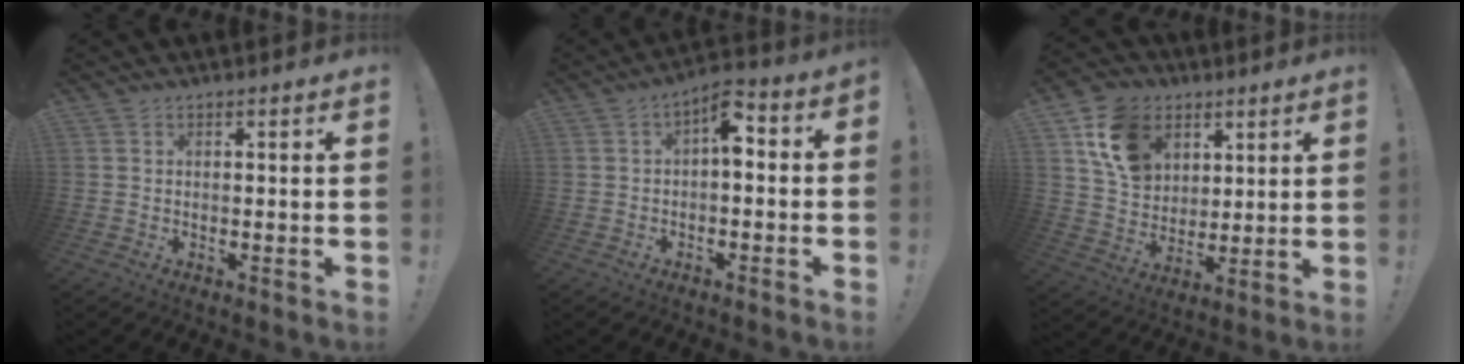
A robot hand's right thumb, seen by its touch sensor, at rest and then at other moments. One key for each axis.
{"total": 6.8, "fx": 0.4, "fy": 3.5, "fz": 5.8, "tx": -0.085, "ty": -0.002, "tz": 0.007}
{"total": 14.8, "fx": 6.9, "fy": 11.0, "fz": 7.0, "tx": -0.109, "ty": -0.024, "tz": 0.140}